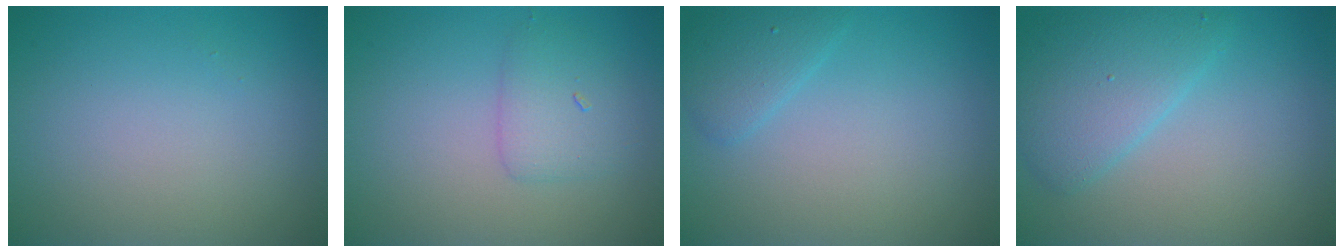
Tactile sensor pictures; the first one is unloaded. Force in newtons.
{"total": 2.3, "press": 2.3, "slide": 0.1}
{"total": 1.8, "press": 1.8, "slide": 0.1}
{"total": 3.9, "press": 3.9, "slide": 0.2}